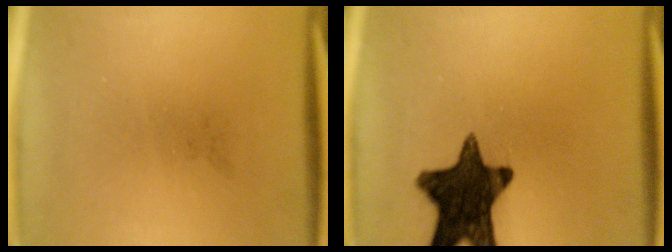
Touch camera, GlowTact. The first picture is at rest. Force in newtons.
{"total": 15.2}